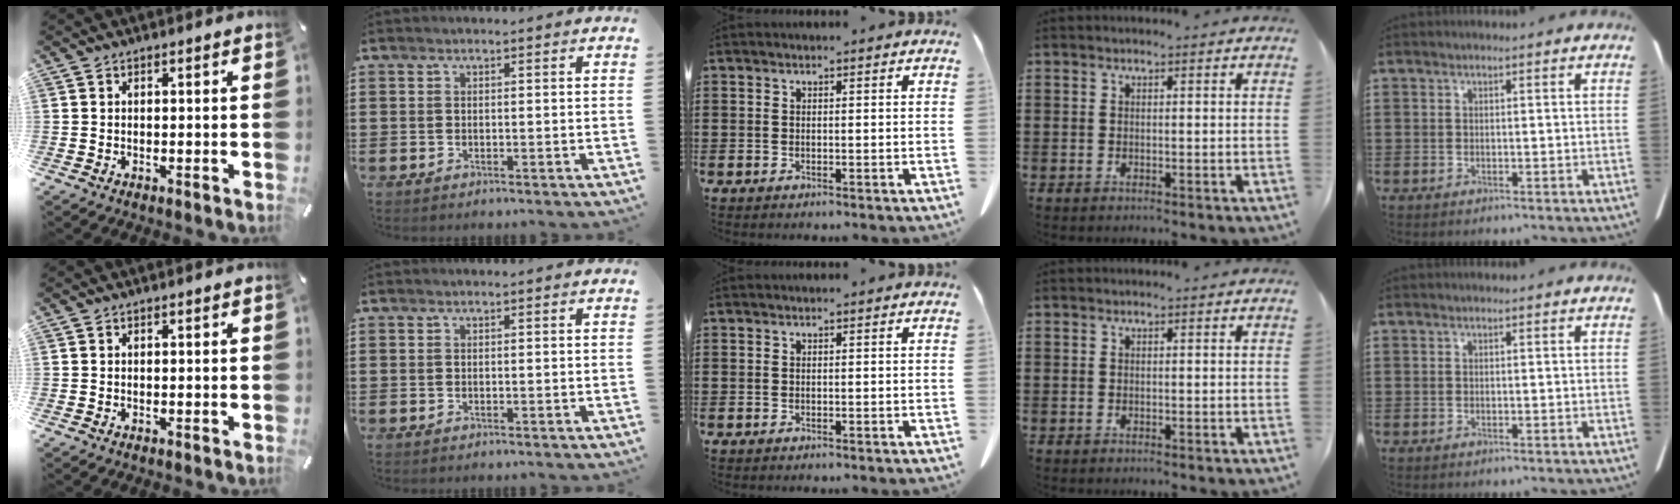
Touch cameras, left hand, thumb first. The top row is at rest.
{}